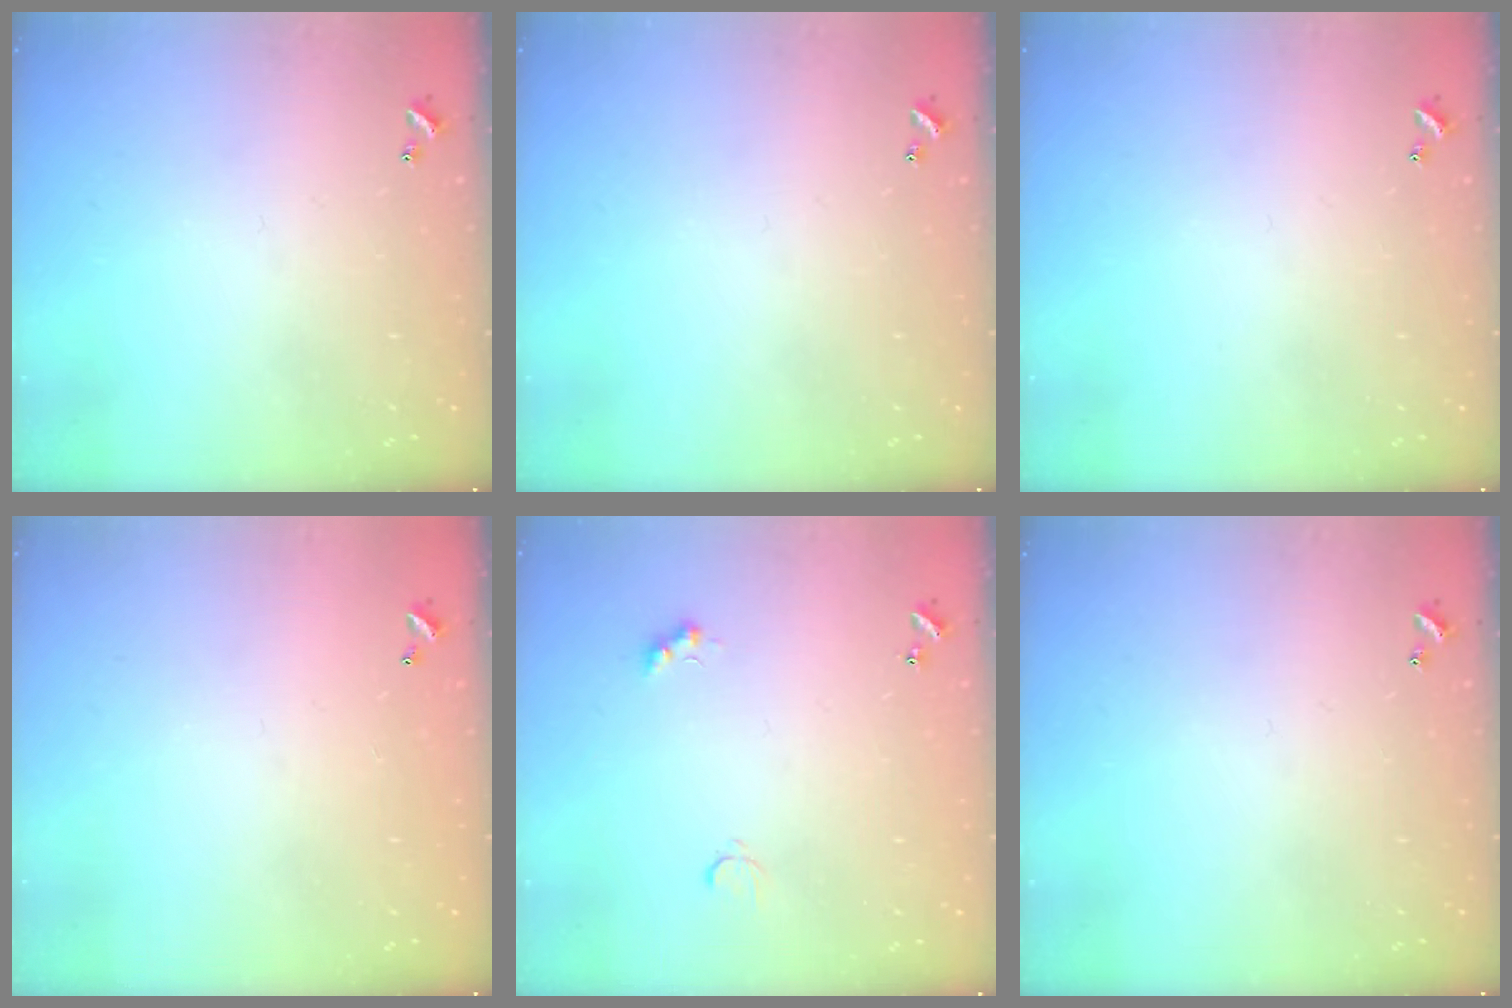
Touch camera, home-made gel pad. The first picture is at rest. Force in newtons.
{"total": 0.0}
{"total": 0.0}
{"total": 2.8, "press": 2.8, "slide": 0.1}
{"total": 1.7, "press": 1.5, "slide": 0.6}
{"total": 0.0}